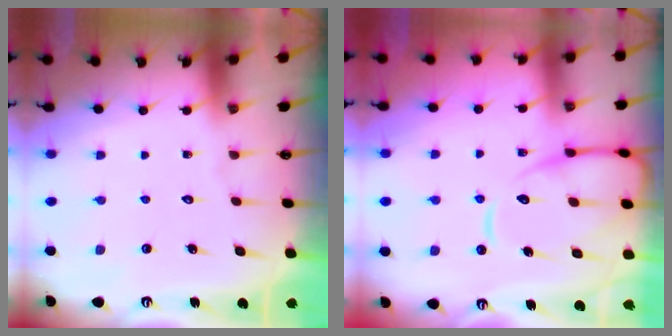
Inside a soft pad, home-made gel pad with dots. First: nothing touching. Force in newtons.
{"total": 12.2, "press": 12.1, "slide": 1.6}